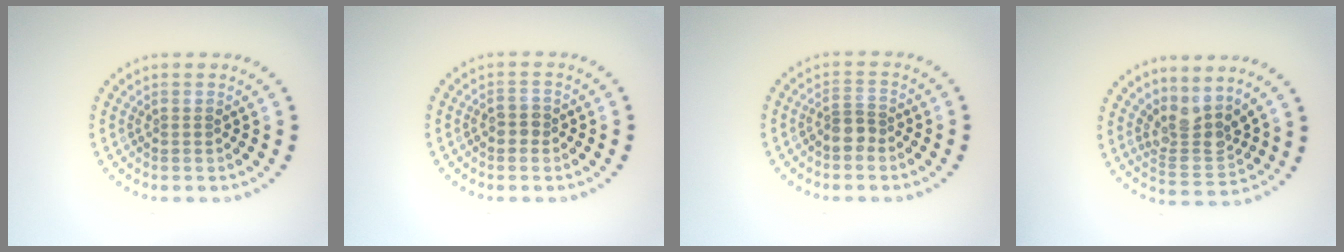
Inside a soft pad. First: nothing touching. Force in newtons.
{"total": 1.4, "press": 1.4, "slide": 0.3}
{"total": 2.1, "press": 1.7, "slide": 1.2}
{"total": 3.3, "press": 2.6, "slide": 2.0}